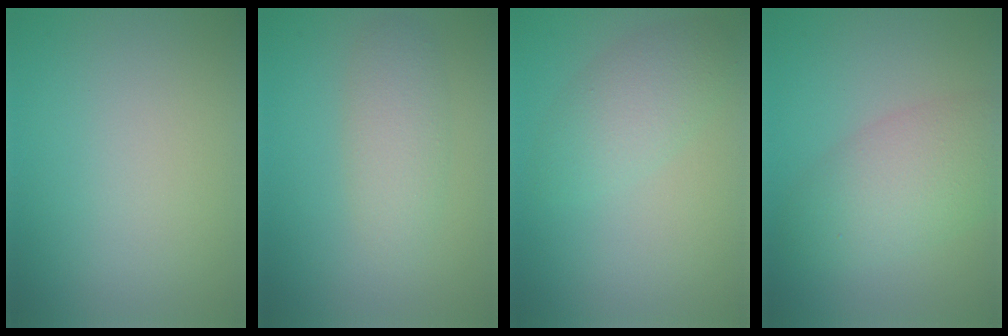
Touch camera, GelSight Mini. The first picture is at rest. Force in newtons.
{"total": 2.9, "press": 2.9, "slide": 0.2}
{"total": 3.2, "press": 3.2, "slide": 0.1}
{"total": 5.3, "press": 5.3, "slide": 0.1}